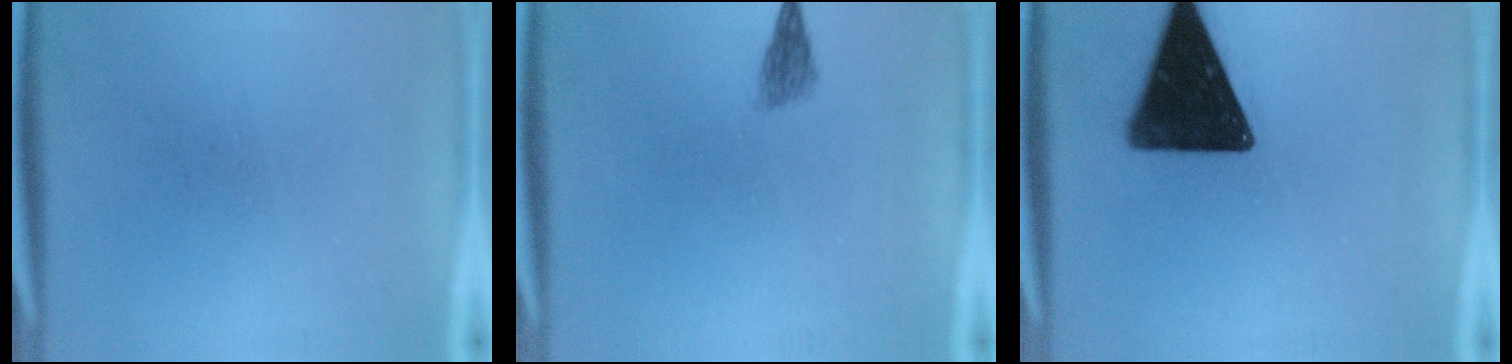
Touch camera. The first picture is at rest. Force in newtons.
{"total": 1.8}
{"total": 17.2}